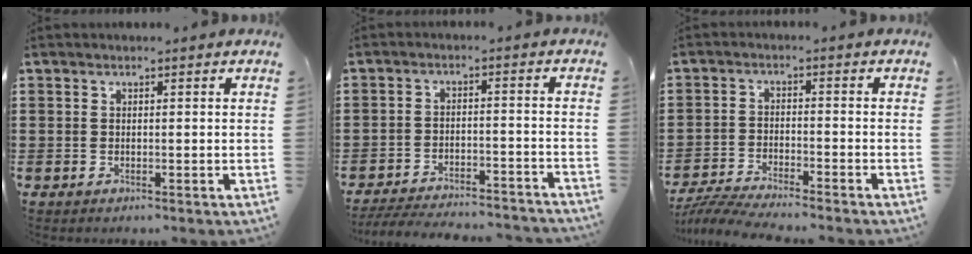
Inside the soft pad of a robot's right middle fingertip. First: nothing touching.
{"total": 4.8, "force": [-4.7, 0.0, 1.2], "torque": [-0.027, -0.006, -0.093]}
{"total": 4.7, "force": [-4.5, -0.1, 1.3], "torque": [-0.037, -0.013, -0.092]}